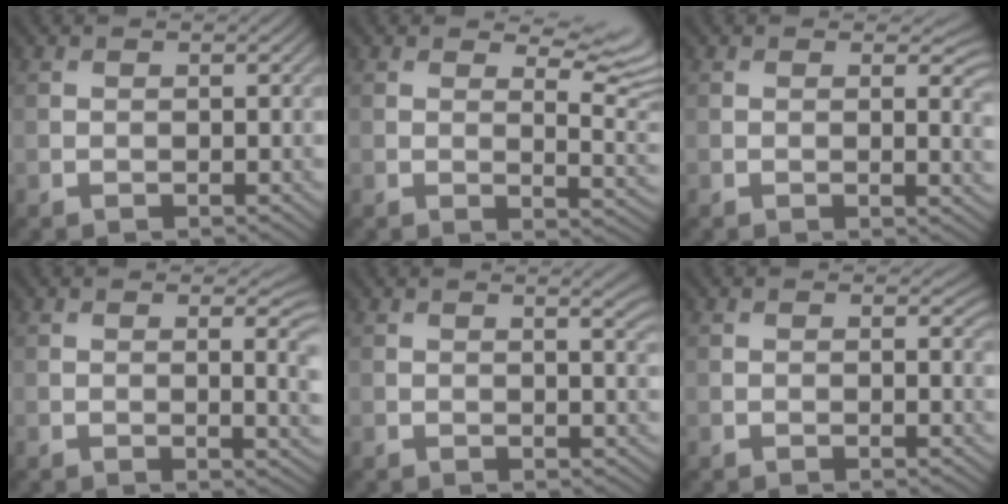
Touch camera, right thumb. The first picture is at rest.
{"total": 6.5, "force": [4.2, 2.2, 4.6], "torque": [-0.065, 0.002, 0.062]}
{"total": 3.1, "force": [0.6, 1.2, 2.7], "torque": [-0.035, -0.006, 0.008]}
{"total": 4.1, "force": [0.5, 1.3, 3.8], "torque": [-0.049, -0.006, 0.011]}
{"total": 3.3, "force": [1.5, 0.9, 2.9], "torque": [-0.037, 0.001, 0.017]}
{"total": 0.9, "force": [0.2, 0.3, 0.8], "torque": [-0.010, -0.005, 0.001]}